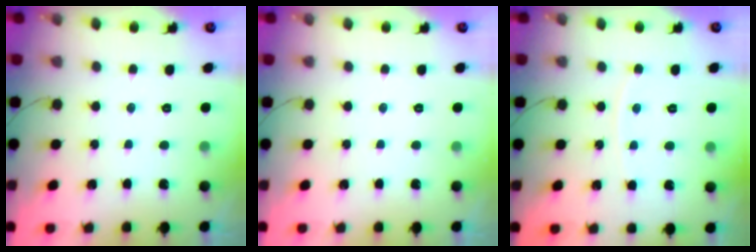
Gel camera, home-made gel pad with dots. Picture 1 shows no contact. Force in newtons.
{"total": 0.0}
{"total": 2.6, "press": 2.5, "slide": 0.4}